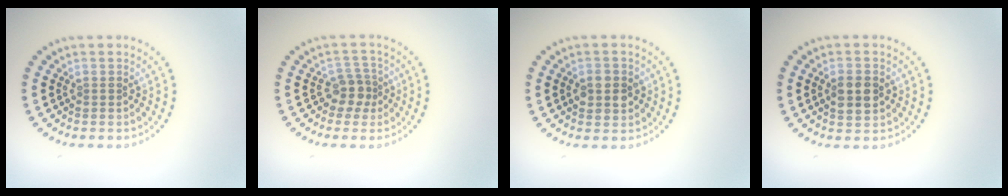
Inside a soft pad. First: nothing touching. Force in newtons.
{"total": 2.2, "press": 1.8, "slide": 1.3}
{"total": 2.5, "press": 2.4, "slide": 0.5}
{"total": 2.5, "press": 2.5, "slide": 0.1}